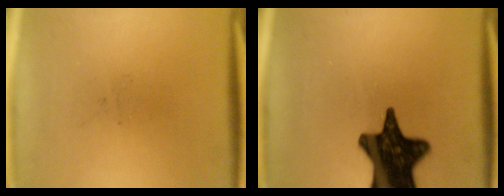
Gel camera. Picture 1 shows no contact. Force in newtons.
{"total": 16.6}